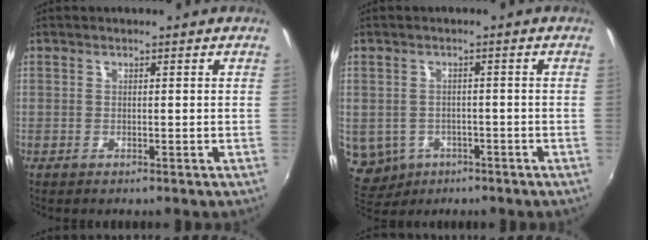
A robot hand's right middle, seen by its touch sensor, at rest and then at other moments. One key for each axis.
{"total": 7.6, "fx": -3.0, "fy": 6.3, "fz": 3.1, "tx": -0.081, "ty": -0.012, "tz": -0.029}